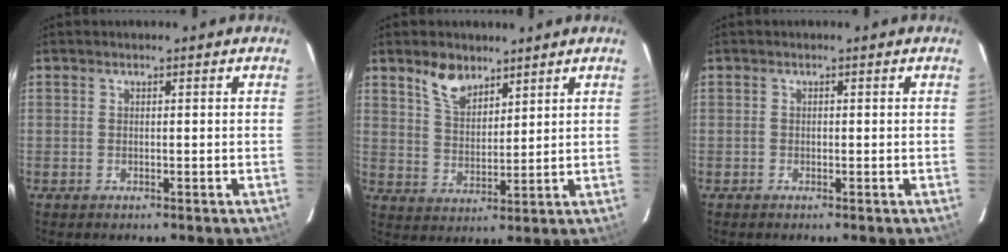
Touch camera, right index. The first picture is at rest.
{"total": 6.9, "force": [5.0, 3.4, 3.4], "torque": [-0.058, 0.008, 0.096]}
{"total": 0.0}